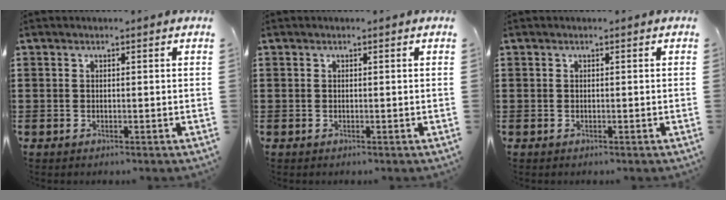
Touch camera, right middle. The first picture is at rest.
{"total": 0.0}
{"total": 0.0}